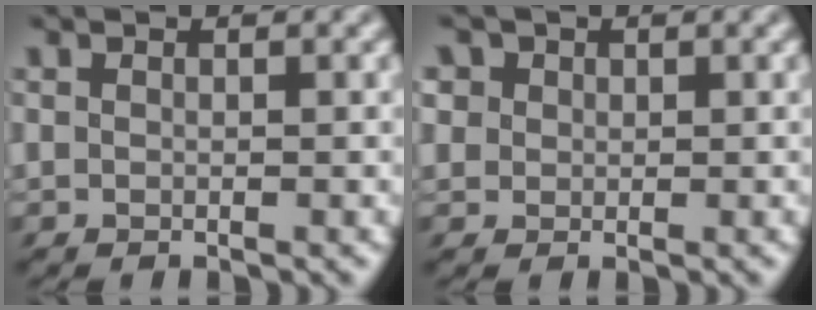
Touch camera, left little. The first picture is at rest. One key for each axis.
{"total": 3.3, "fx": 0.9, "fy": 2.8, "fz": 1.4, "tx": -0.052, "ty": 0.021, "tz": 0.017}